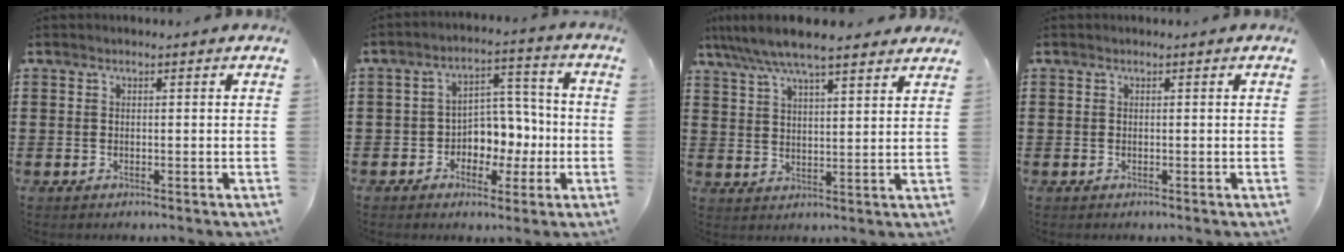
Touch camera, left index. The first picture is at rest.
{"total": 5.8, "force": [-1.2, 5.0, 2.6], "torque": [-0.055, 0.010, -0.025]}
{"total": 7.0, "force": [6.0, 0.8, 3.4], "torque": [-0.085, -0.018, 0.106]}
{"total": 0.0}